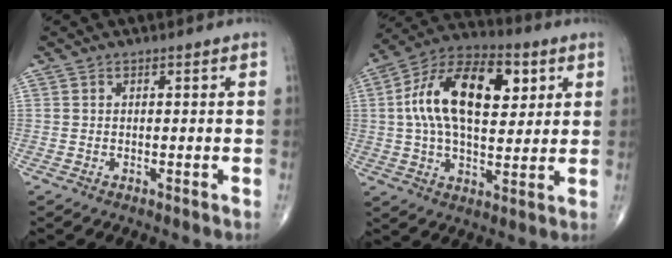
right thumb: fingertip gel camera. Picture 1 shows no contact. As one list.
[{"total": 20.3, "force": [4.8, 10.8, 16.4], "torque": [-0.267, 0.009, 0.073]}]